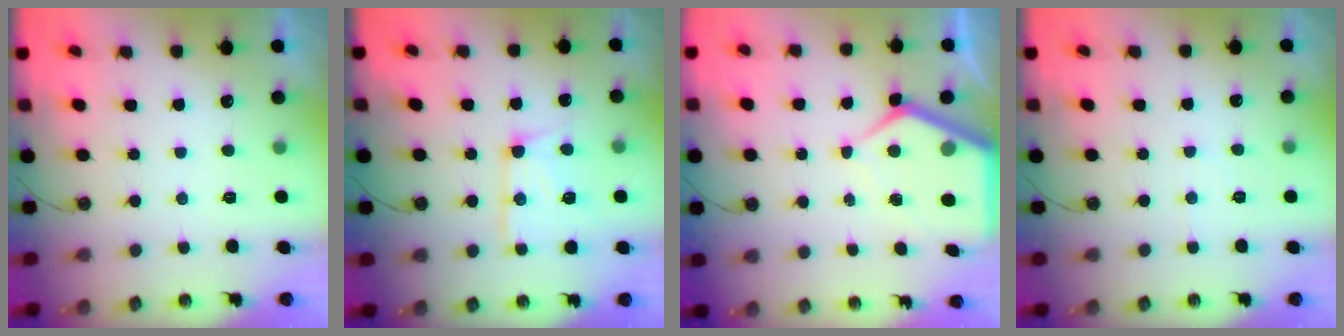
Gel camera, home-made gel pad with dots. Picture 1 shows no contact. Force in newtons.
{"total": 14.0, "press": 14.0, "slide": 1.4}
{"total": 7.6, "press": 7.6, "slide": 0.6}
{"total": 3.3, "press": 3.3, "slide": 0.5}